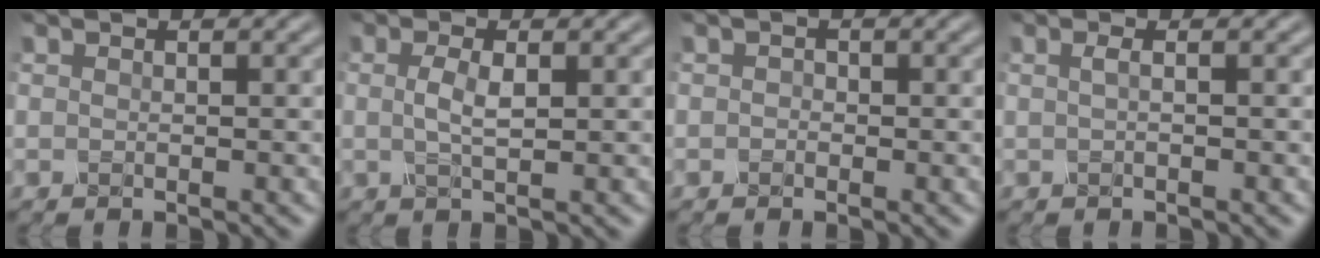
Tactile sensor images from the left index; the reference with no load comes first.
{"total": 2.0, "force": [-0.1, 0.6, 1.9], "torque": [-0.041, 0.000, -0.003]}
{"total": 0.8, "force": [-0.4, 0.6, 0.1], "torque": [0.001, 0.000, -0.012]}
{"total": 0.8, "force": [-0.3, 0.1, 0.7], "torque": [-0.015, 0.003, -0.009]}